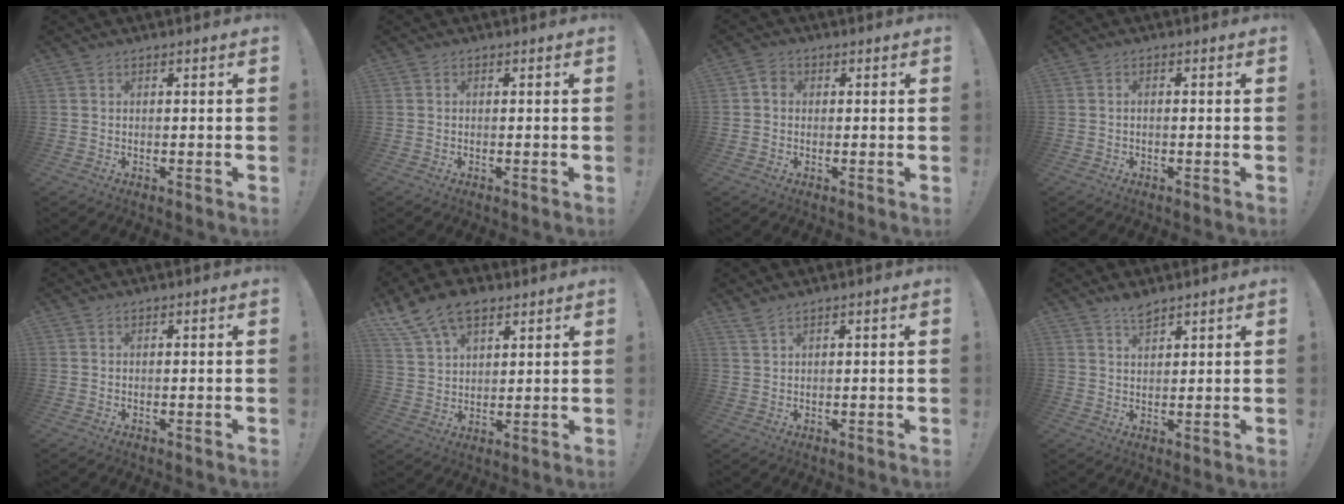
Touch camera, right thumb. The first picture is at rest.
{"total": 0.0}
{"total": 2.8, "force": [-0.1, 2.4, 1.4], "torque": [-0.019, 0.007, -0.002]}
{"total": 0.9, "force": [-0.4, 0.2, 0.8], "torque": [-0.013, 0.002, -0.007]}
{"total": 0.0}
{"total": 12.3, "force": [8.1, 6.9, 6.2], "torque": [-0.122, -0.034, 0.157]}
{"total": 1.9, "force": [1.7, 0.2, 1.0], "torque": [-0.020, -0.003, 0.031]}
{"total": 3.9, "force": [3.4, 1.3, 1.6], "torque": [-0.013, -0.024, 0.057]}